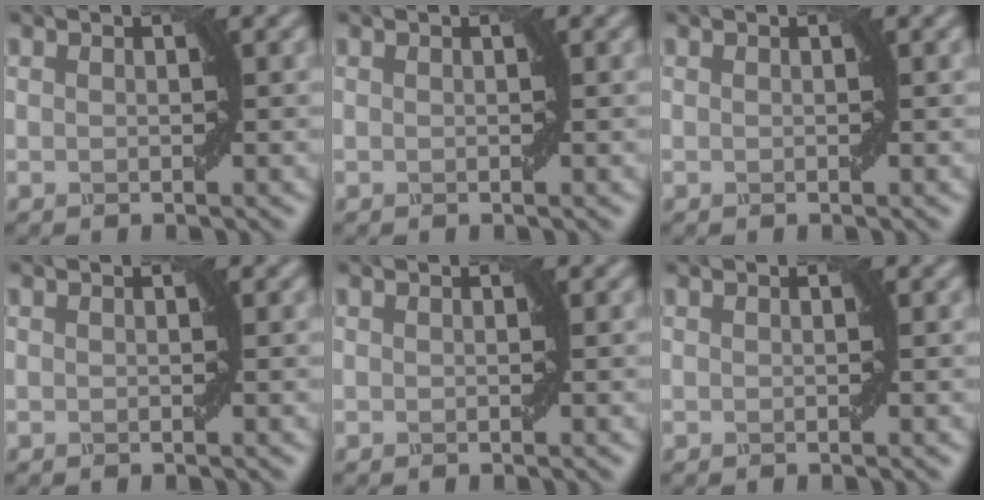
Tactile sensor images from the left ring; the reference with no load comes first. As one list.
[{"total": 0.0}, {"total": 0.0}, {"total": 0.0}, {"total": 0.0}, {"total": 0.0}]